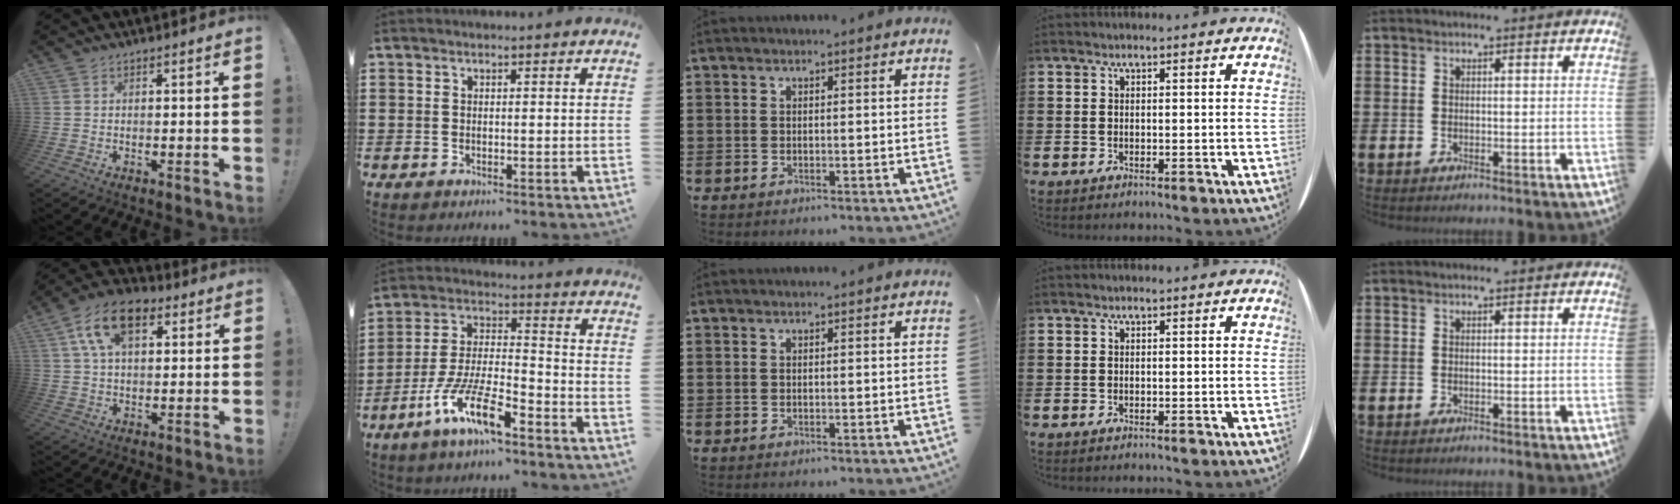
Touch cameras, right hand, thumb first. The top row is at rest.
{"thumb": {"total": 13.7, "force": [5.3, 7.7, 10.0], "torque": [-0.178, 0.002, 0.097]}, "index": {"total": 10.7, "force": [-7.4, 2.3, 7.4], "torque": [-0.169, 0.000, -0.146]}}